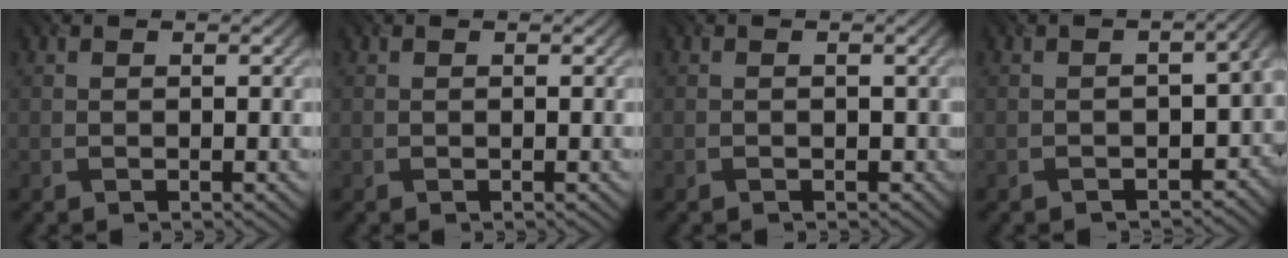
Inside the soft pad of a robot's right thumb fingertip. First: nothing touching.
{"total": 0.0}
{"total": 0.8, "force": [-0.3, 0.7, 0.2], "torque": [-0.005, -0.006, -0.004]}
{"total": 6.9, "force": [-2.6, 4.6, 4.5], "torque": [-0.048, -0.039, -0.026]}